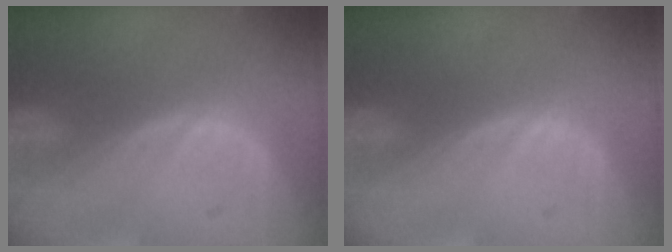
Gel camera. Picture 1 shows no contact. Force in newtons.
{"total": 0.0}